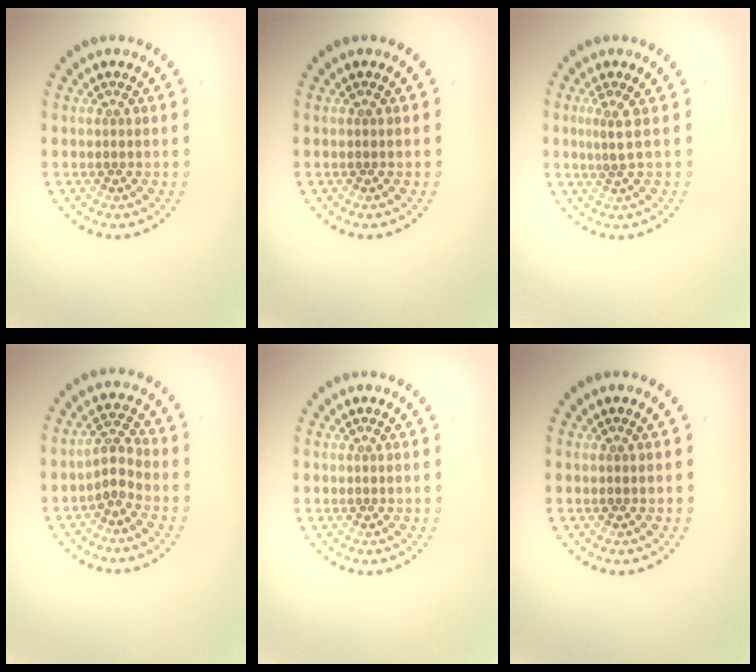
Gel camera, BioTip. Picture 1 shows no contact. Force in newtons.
{"total": 0.0}
{"total": 1.7, "press": 1.1, "slide": 1.3}
{"total": 2.1, "press": 1.6, "slide": 1.3}
{"total": 0.0}
{"total": 0.0}